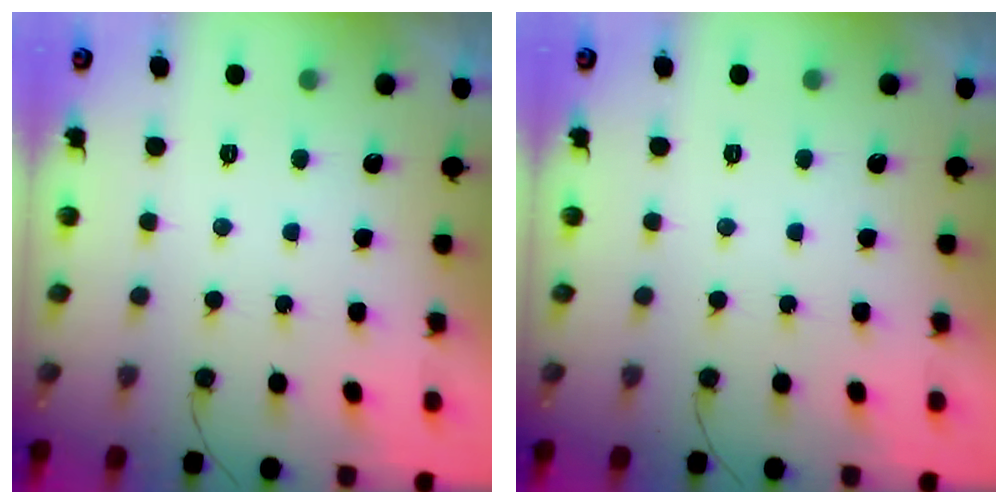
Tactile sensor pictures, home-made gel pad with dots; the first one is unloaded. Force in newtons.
{"total": 0.0}